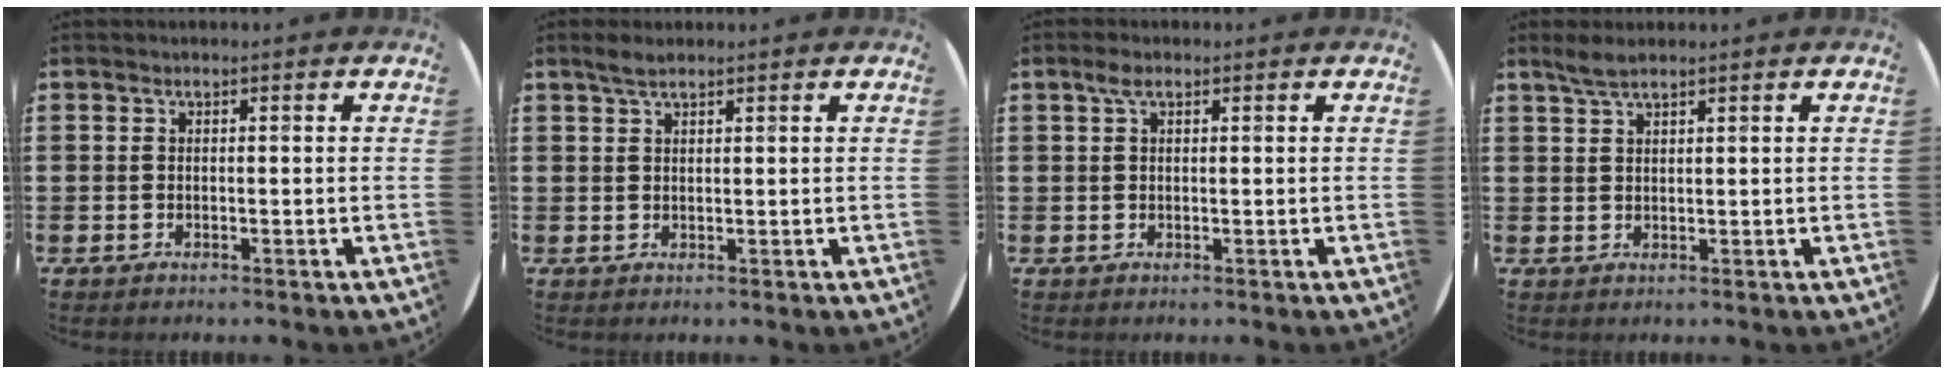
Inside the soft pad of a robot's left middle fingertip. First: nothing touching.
{"total": 1.7, "force": [1.4, 0.4, 0.9], "torque": [-0.019, 0.003, 0.026]}
{"total": 1.7, "force": [0.9, 0.7, 1.3], "torque": [-0.028, 0.006, 0.016]}
{"total": 2.4, "force": [2.0, 0.3, 1.3], "torque": [-0.027, 0.004, 0.037]}